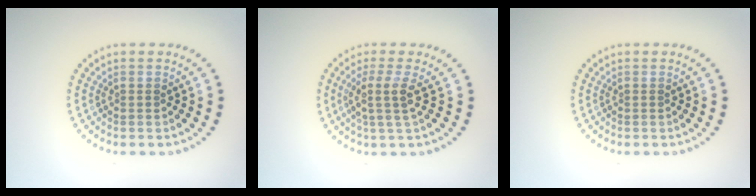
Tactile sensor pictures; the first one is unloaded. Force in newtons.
{"total": 2.4, "press": 1.8, "slide": 1.5}
{"total": 0.0}